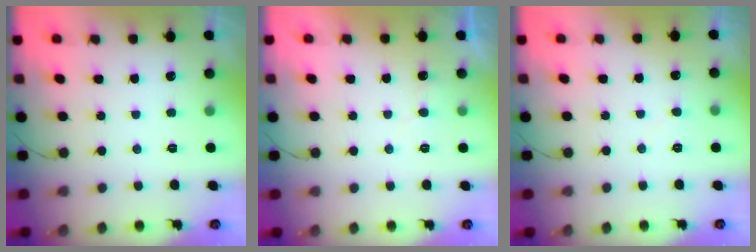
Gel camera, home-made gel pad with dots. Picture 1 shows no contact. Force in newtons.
{"total": 4.9, "press": 4.9, "slide": 0.3}
{"total": 3.9, "press": 3.9, "slide": 0.4}